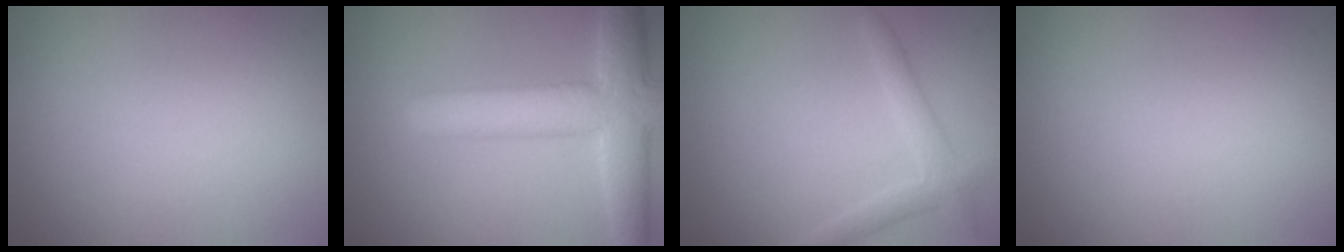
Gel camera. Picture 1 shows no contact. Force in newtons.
{"total": 7.6, "press": 7.6, "slide": 0.3}
{"total": 2.2, "press": 2.2, "slide": 0.2}
{"total": 0.0}